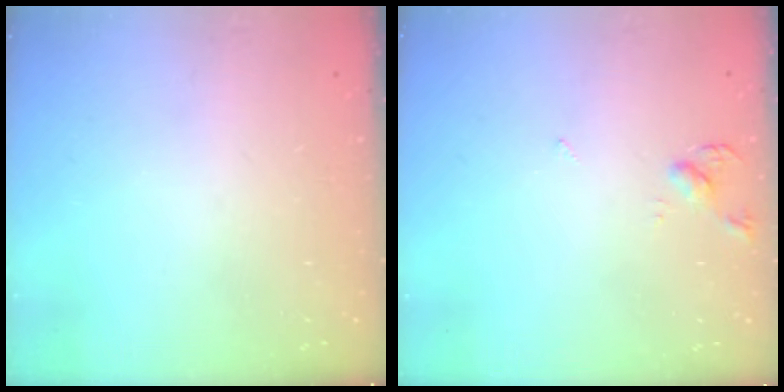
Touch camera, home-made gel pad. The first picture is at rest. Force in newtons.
{"total": 4.0, "press": 3.9, "slide": 0.8}